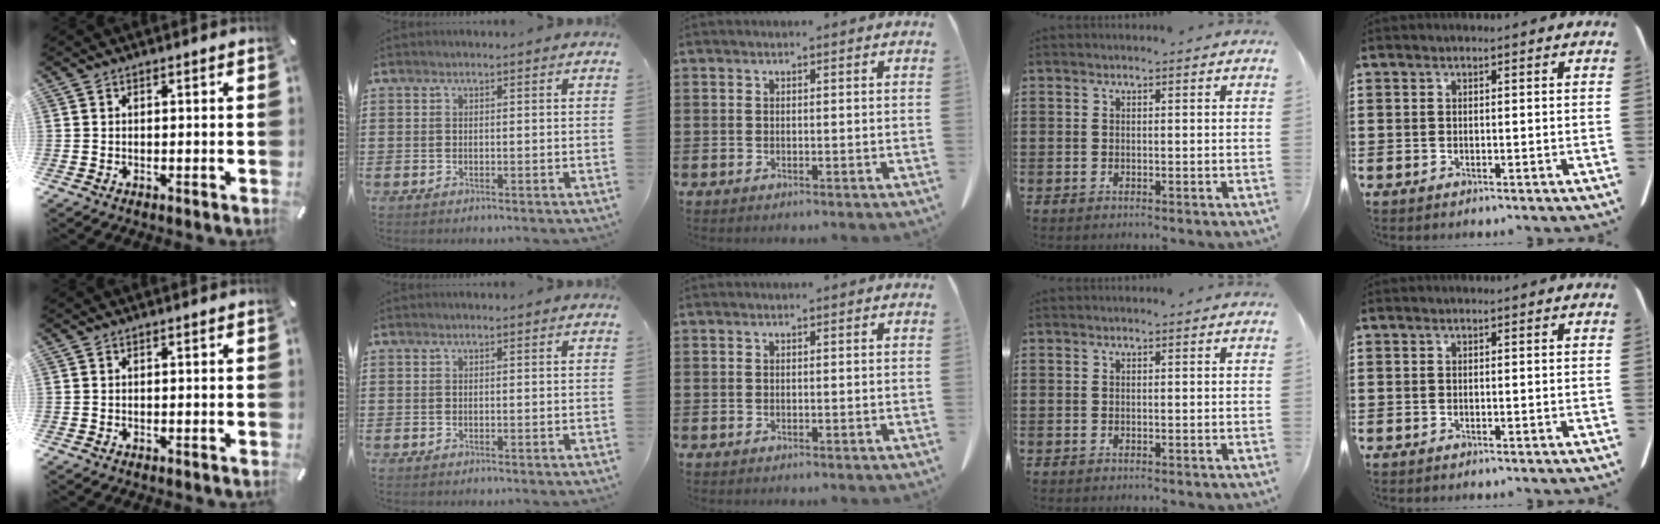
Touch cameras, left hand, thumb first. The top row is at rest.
{}